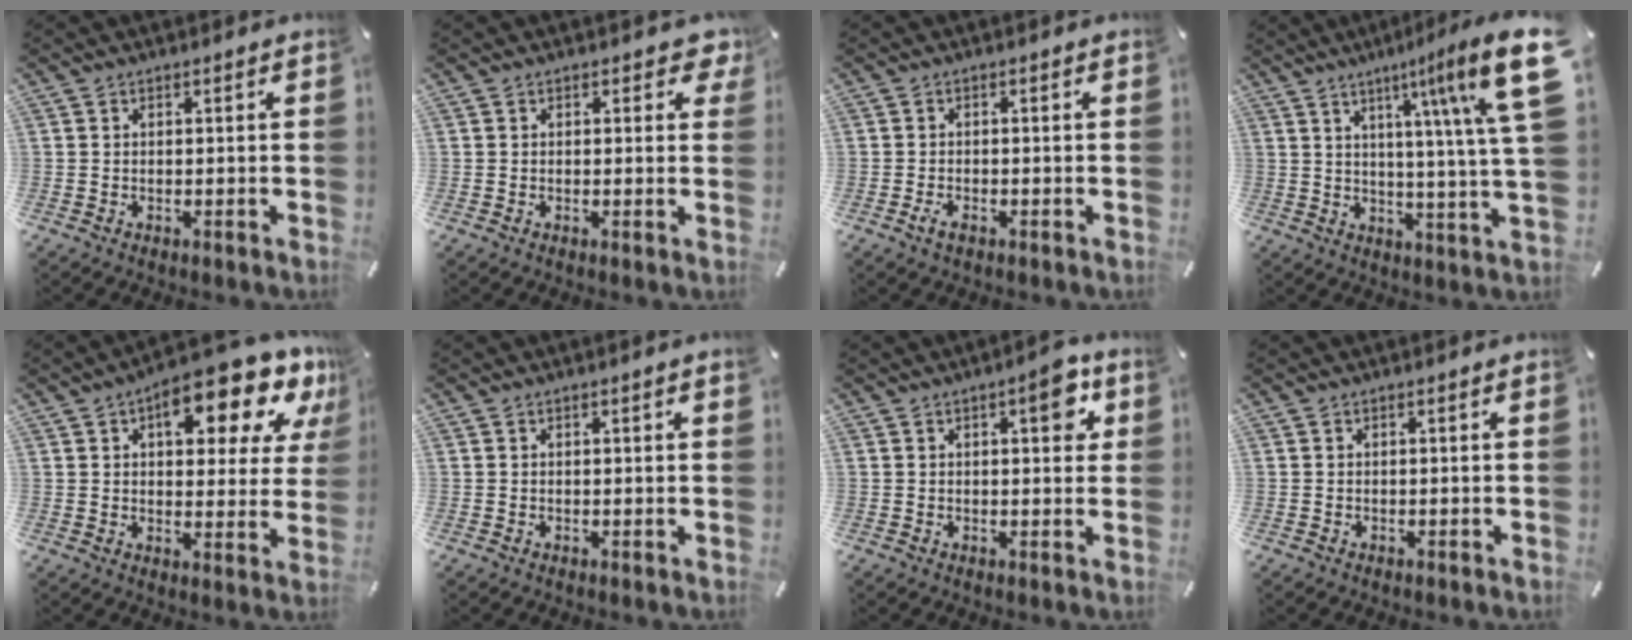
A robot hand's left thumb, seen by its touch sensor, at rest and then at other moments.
{"total": 2.6, "force": [1.1, 1.4, 1.8], "torque": [-0.016, -0.004, 0.014]}
{"total": 1.9, "force": [-1.1, 0.9, 1.3], "torque": [-0.029, 0.002, -0.022]}
{"total": 19.1, "force": [7.3, 2.0, 17.6], "torque": [-0.260, -0.043, 0.097]}
{"total": 18.8, "force": [10.5, 8.3, 13.2], "torque": [-0.169, -0.060, 0.166]}
{"total": 0.6, "force": [0.2, -0.1, 0.6], "torque": [-0.009, -0.001, 0.004]}
{"total": 7.0, "force": [2.6, 2.9, 5.9], "torque": [-0.061, -0.013, 0.032]}
{"total": 0.0}